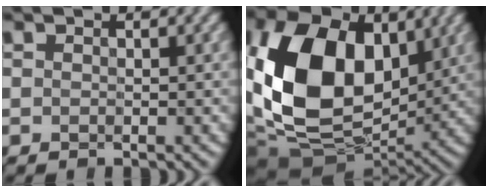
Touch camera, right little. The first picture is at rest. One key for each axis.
{"total": 14.8, "fx": 1.5, "fy": 10.1, "fz": 10.7, "tx": -0.226, "ty": -0.007, "tz": 0.027}